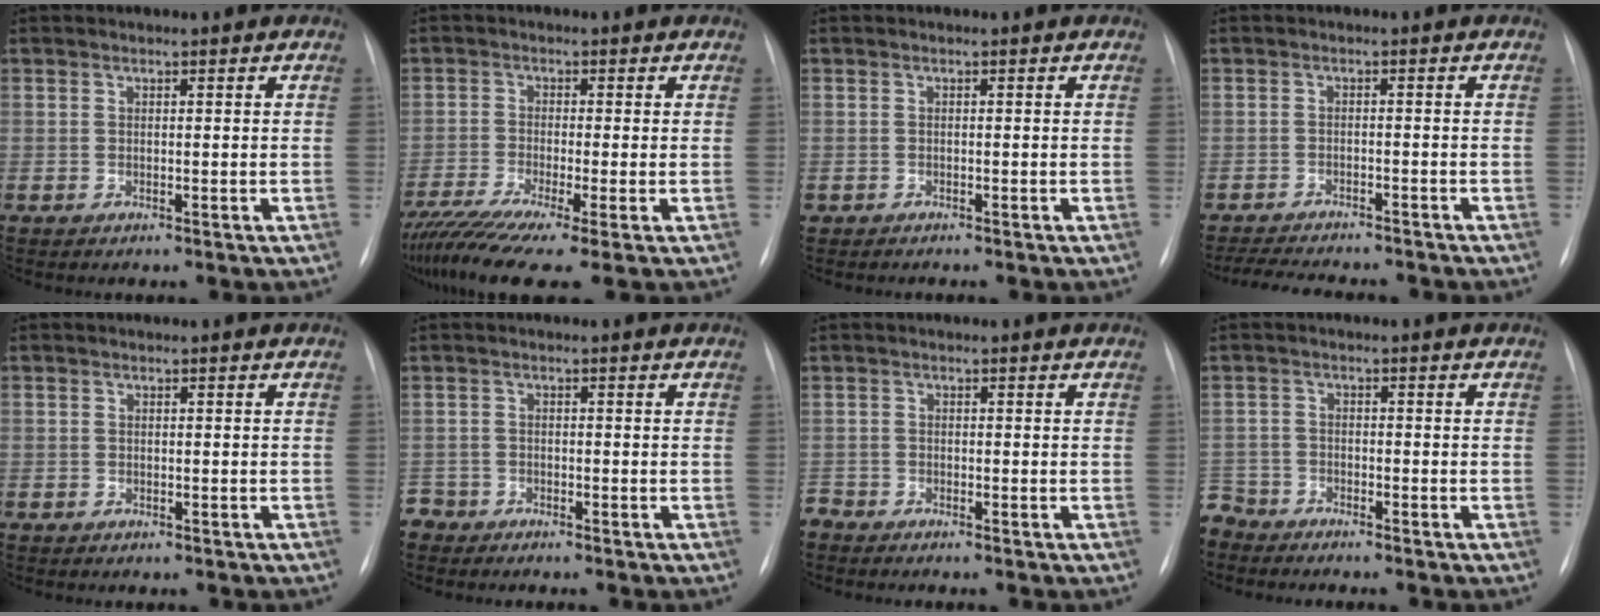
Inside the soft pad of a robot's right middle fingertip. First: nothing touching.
{"total": 11.0, "force": [-7.8, 0.6, 7.8], "torque": [-0.145, -0.024, -0.133]}
{"total": 0.6, "force": [-0.6, 0.2, 0.1], "torque": [-0.007, -0.001, -0.011]}
{"total": 10.8, "force": [-9.8, 1.9, 4.0], "torque": [-0.063, -0.007, -0.135]}
{"total": 1.3, "force": [-0.9, 0.9, 0.2], "torque": [-0.008, 0.002, -0.011]}
{"total": 3.1, "force": [-2.7, 1.2, -0.7], "torque": [0.010, -0.001, -0.058]}
{"total": 2.8, "force": [-2.8, 0.5, 0.1], "torque": [0.002, -0.009, -0.052]}
{"total": 6.2, "force": [-5.8, 2.1, 0.0], "torque": [0.003, -0.010, -0.116]}